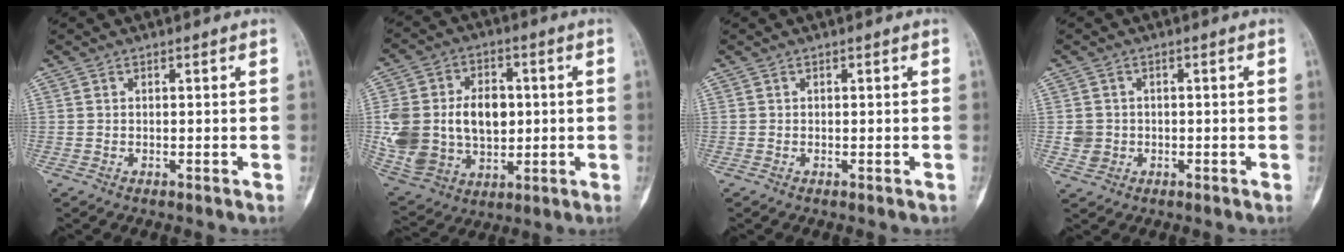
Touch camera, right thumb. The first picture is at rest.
{"total": 21.3, "force": [0.7, 15.2, 14.9], "torque": [-0.290, 0.004, 0.038]}
{"total": 0.0}
{"total": 3.0, "force": [-0.3, 2.9, 1.0], "torque": [-0.004, 0.004, 0.000]}